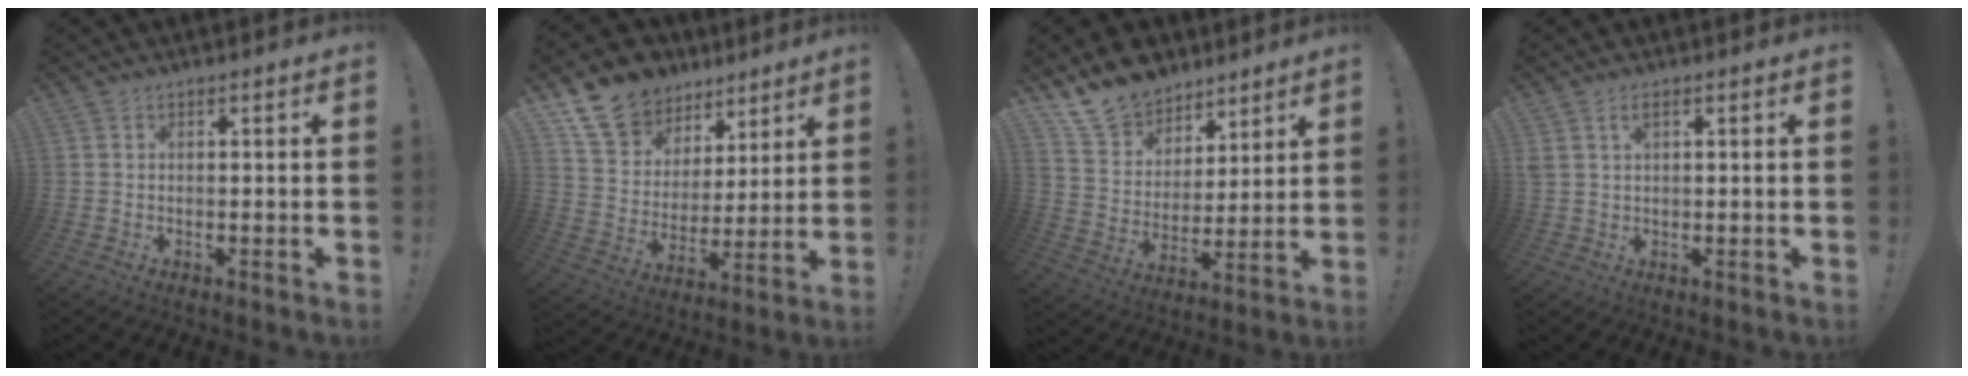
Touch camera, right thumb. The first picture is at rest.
{"total": 14.7, "force": [10.0, 10.0, 3.9], "torque": [-0.068, -0.064, 0.196]}
{"total": 14.2, "force": [11.3, 8.2, 2.8], "torque": [-0.064, -0.085, 0.221]}
{"total": 2.9, "force": [1.3, 1.5, 2.2], "torque": [-0.042, 0.003, 0.025]}